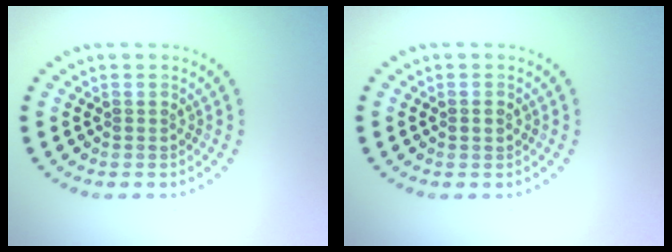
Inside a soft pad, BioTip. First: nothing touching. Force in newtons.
{"total": 1.0, "press": 1.0, "slide": 0.1}